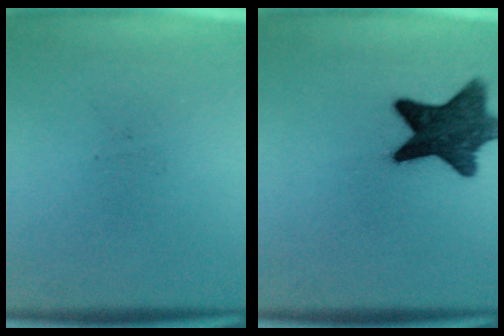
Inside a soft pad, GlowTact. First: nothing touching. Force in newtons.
{"total": 12.3}